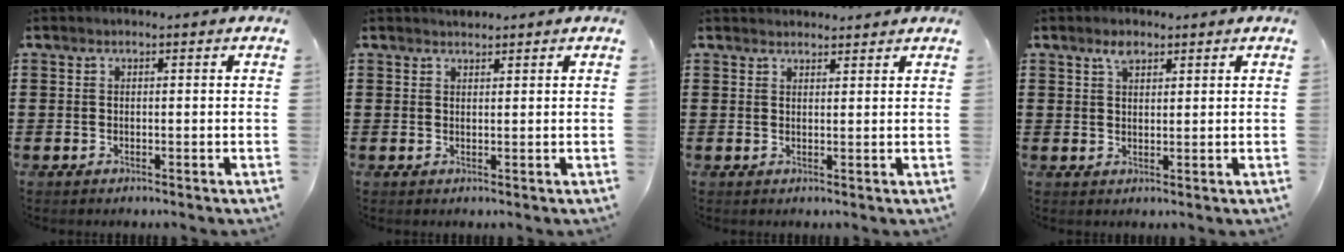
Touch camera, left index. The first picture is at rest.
{"total": 1.1, "force": [1.1, 0.2, 0.1], "torque": [-0.003, 0.000, 0.020]}
{"total": 1.7, "force": [1.7, 0.3, -0.1], "torque": [-0.002, 0.001, 0.034]}
{"total": 2.5, "force": [1.8, 1.1, 1.2], "torque": [-0.021, -0.001, 0.033]}